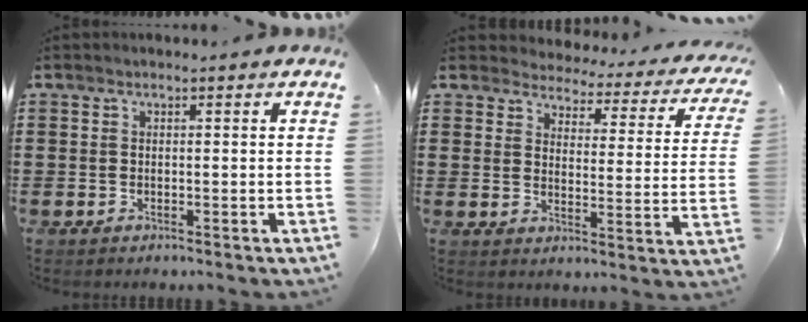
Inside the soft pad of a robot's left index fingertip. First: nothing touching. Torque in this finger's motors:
{"motor_torque": [2.14, 0.00, 0.30, 0.01]}